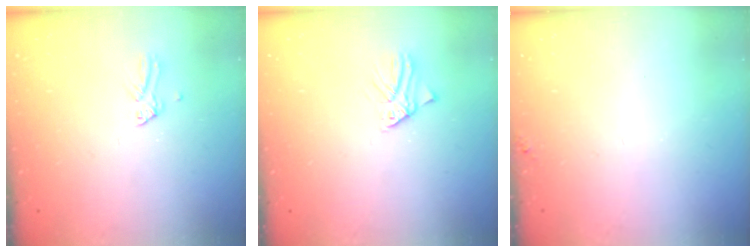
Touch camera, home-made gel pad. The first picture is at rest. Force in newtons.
{"total": 0.0}
{"total": 4.2, "press": 4.2, "slide": 0.5}